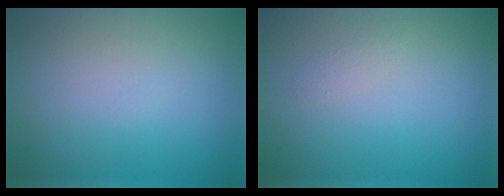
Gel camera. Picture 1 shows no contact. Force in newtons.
{"total": 0.7, "press": 0.7, "slide": 0.1}